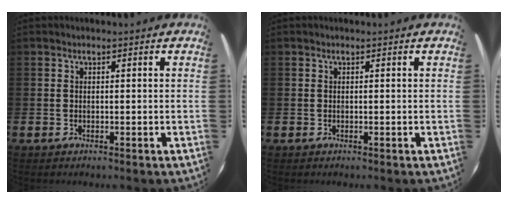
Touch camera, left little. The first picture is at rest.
{"total": 0.0}